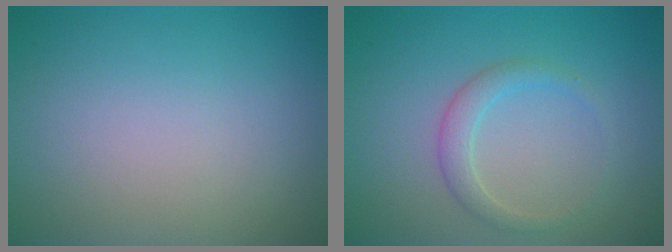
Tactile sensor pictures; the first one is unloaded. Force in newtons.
{"total": 1.9, "press": 1.9, "slide": 0.1}